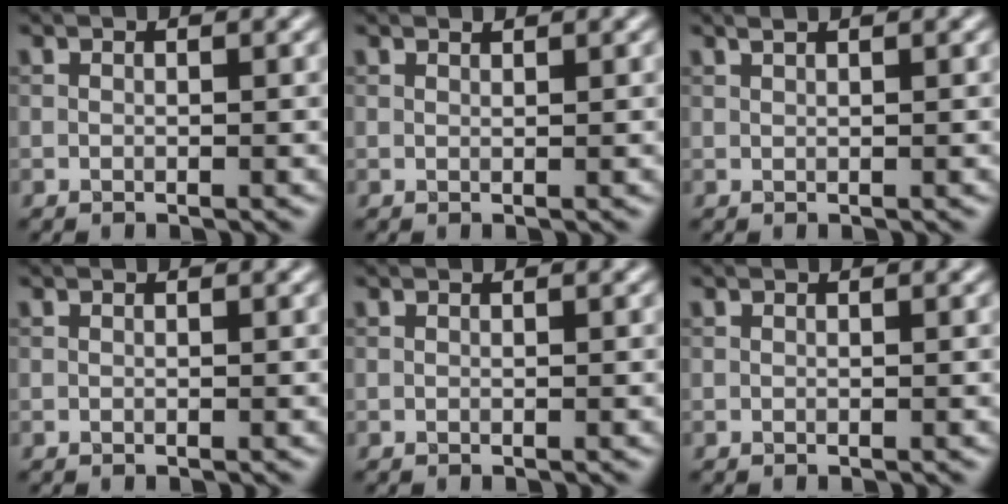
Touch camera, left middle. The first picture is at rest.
{"total": 0.6, "force": [0.6, 0.0, 0.1], "torque": [-0.003, -0.001, 0.011]}
{"total": 1.2, "force": [0.9, 0.3, 0.7], "torque": [-0.006, -0.001, 0.006]}
{"total": 0.0}
{"total": 0.0}
{"total": 0.0}